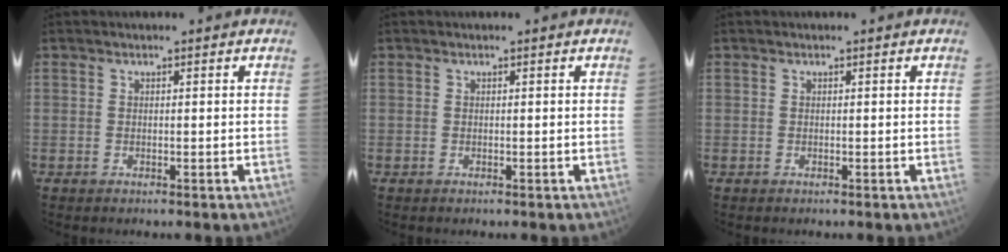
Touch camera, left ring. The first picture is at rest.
{"total": 0.0}
{"total": 0.0}